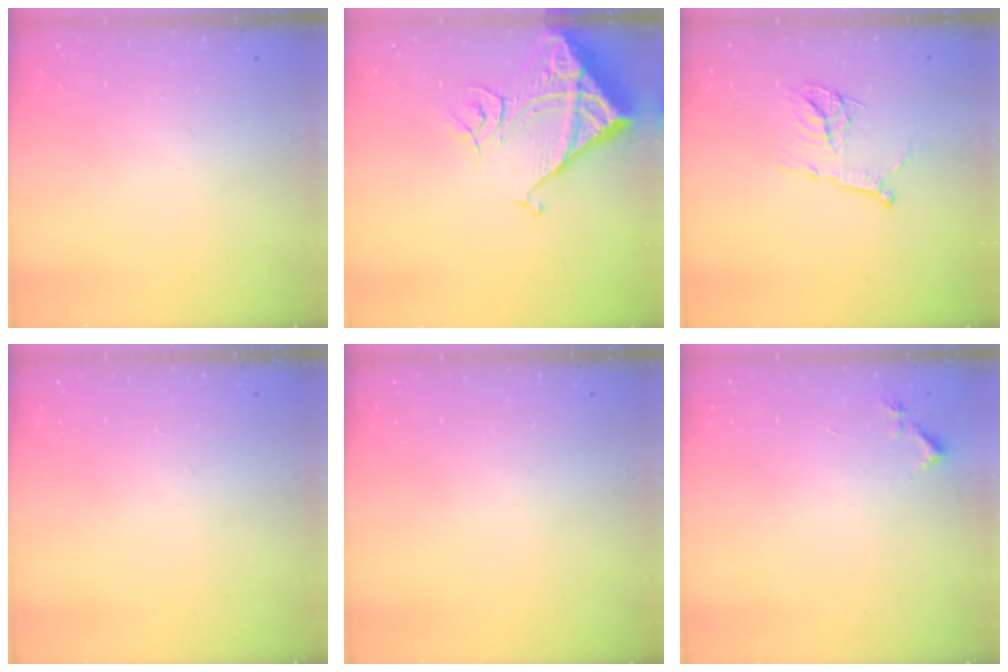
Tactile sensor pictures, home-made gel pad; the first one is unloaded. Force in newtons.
{"total": 13.6, "press": 13.6, "slide": 1.6}
{"total": 13.9, "press": 13.9, "slide": 1.2}
{"total": 0.0}
{"total": 0.0}
{"total": 4.9, "press": 4.8, "slide": 0.5}